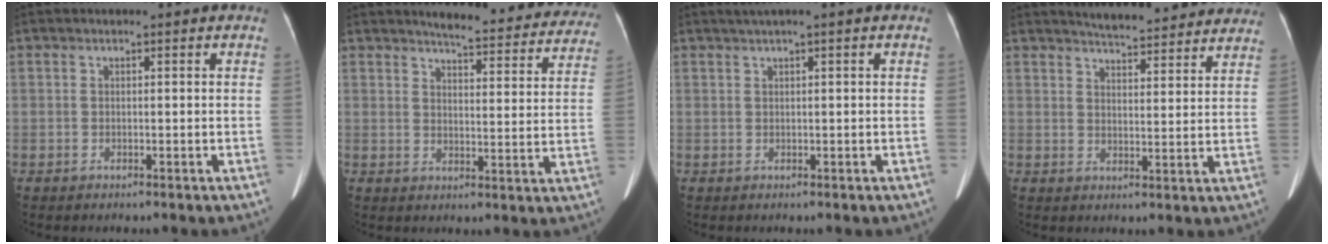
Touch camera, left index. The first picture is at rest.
{"total": 18.0, "force": [16.8, 3.2, 5.8], "torque": [-0.050, -0.045, 0.181]}
{"total": 1.7, "force": [1.0, -0.3, 1.3], "torque": [-0.031, 0.012, 0.024]}
{"total": 16.7, "force": [15.6, 2.9, 5.1], "torque": [-0.056, -0.005, 0.182]}